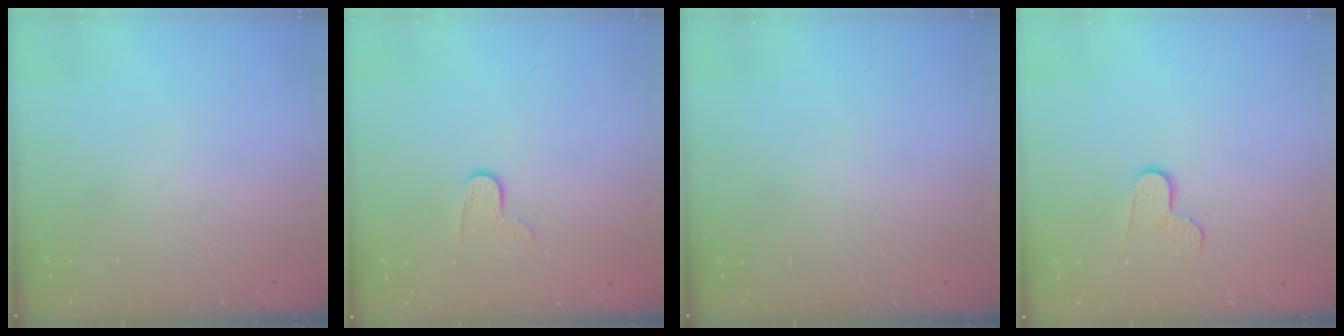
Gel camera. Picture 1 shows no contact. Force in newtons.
{"total": 6.3, "press": 6.3, "slide": 0.5}
{"total": 0.0}
{"total": 6.3, "press": 6.3, "slide": 0.5}